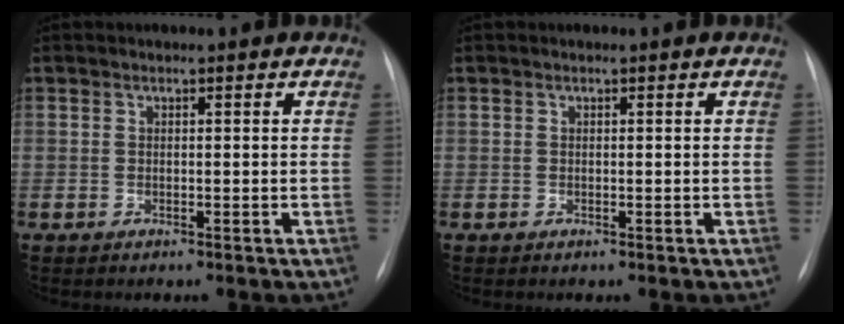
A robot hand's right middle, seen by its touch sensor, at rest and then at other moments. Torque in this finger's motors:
{"motor_torque": [0.19, -0.20, 0.04, 0.02]}